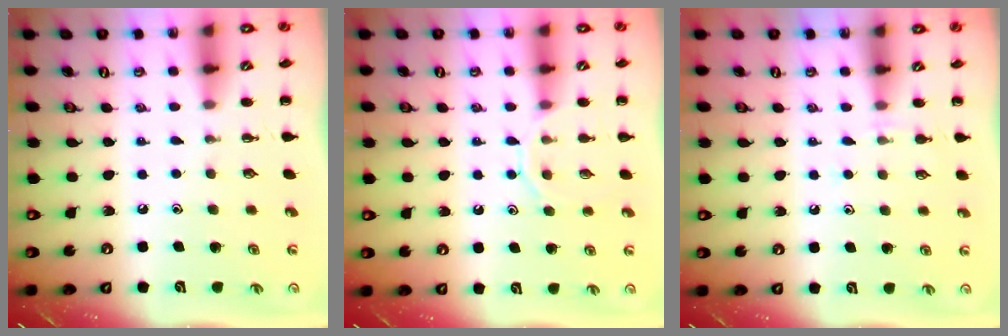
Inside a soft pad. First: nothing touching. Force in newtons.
{"total": 8.7, "press": 8.6, "slide": 1.3}
{"total": 4.9, "press": 4.6, "slide": 1.7}